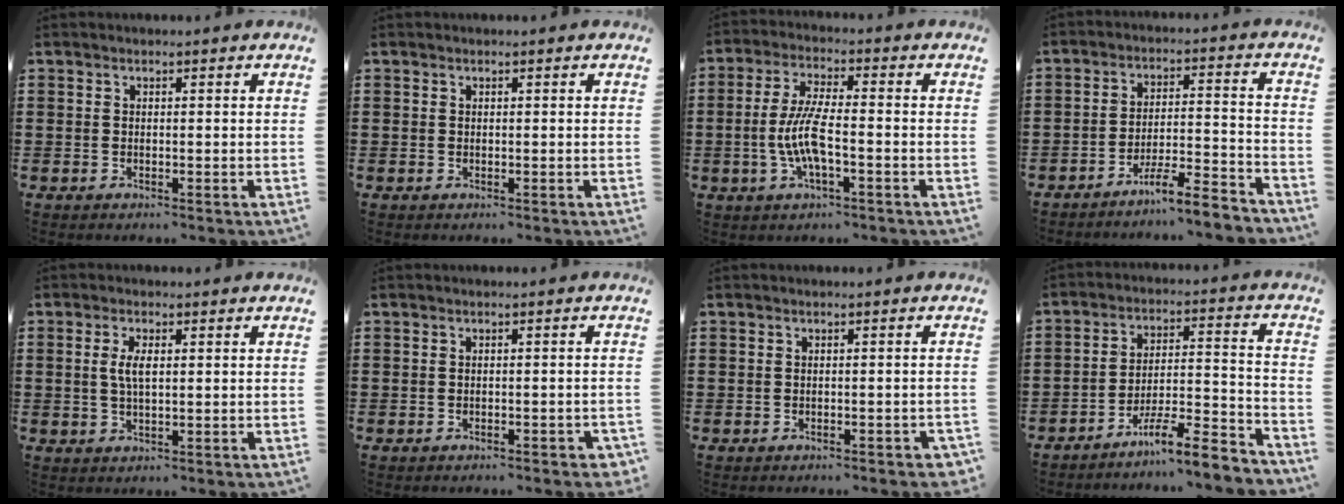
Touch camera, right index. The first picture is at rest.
{"total": 0.0}
{"total": 7.1, "force": [-1.7, 1.9, 6.6], "torque": [-0.149, -0.009, -0.039]}
{"total": 7.0, "force": [-6.3, 0.2, 3.0], "torque": [-0.052, 0.003, -0.120]}
{"total": 3.3, "force": [0.5, 1.2, 3.1], "torque": [-0.063, 0.006, 0.007]}
{"total": 1.2, "force": [-1.1, 0.2, 0.5], "torque": [-0.014, -0.003, -0.021]}
{"total": 1.0, "force": [-0.9, 0.1, 0.4], "torque": [-0.012, -0.003, -0.017]}
{"total": 8.5, "force": [-7.3, 0.6, 4.3], "torque": [-0.060, 0.010, -0.138]}